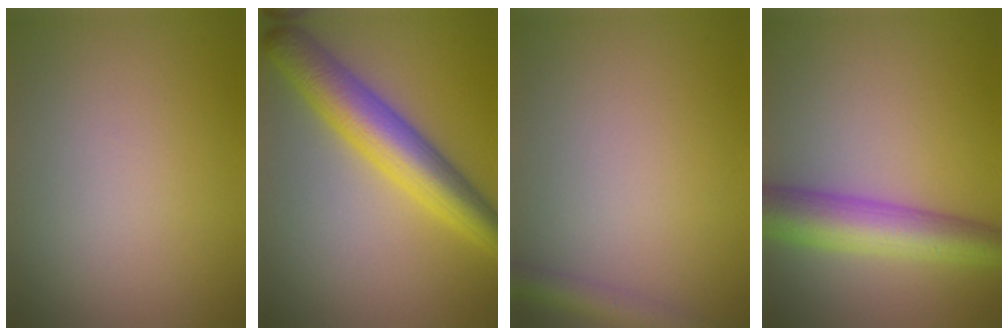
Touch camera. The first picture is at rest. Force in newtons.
{"total": 6.9, "press": 6.9, "slide": 0.1}
{"total": 2.4, "press": 2.4, "slide": 0.1}
{"total": 6.2, "press": 6.2, "slide": 0.2}